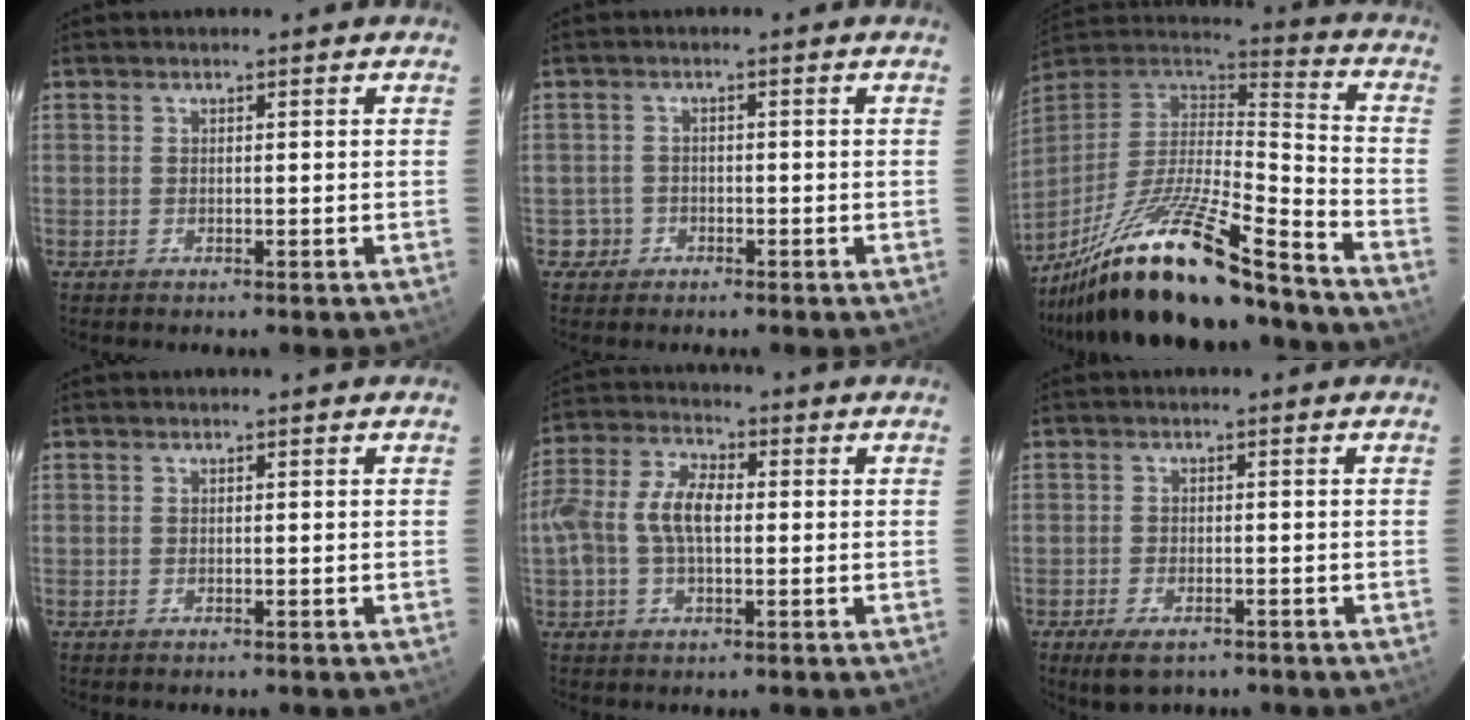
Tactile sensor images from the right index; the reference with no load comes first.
{"total": 1.2, "force": [-0.5, 1.1, -0.1], "torque": [0.001, 0.003, -0.005]}
{"total": 23.5, "force": [-17.5, 3.1, 15.3], "torque": [-0.284, -0.038, -0.303]}
{"total": 0.0}
{"total": 9.8, "force": [-0.3, 5.2, 8.3], "torque": [-0.174, 0.017, -0.007]}
{"total": 5.0, "force": [-3.4, 2.4, 2.7], "torque": [-0.063, -0.018, -0.057]}